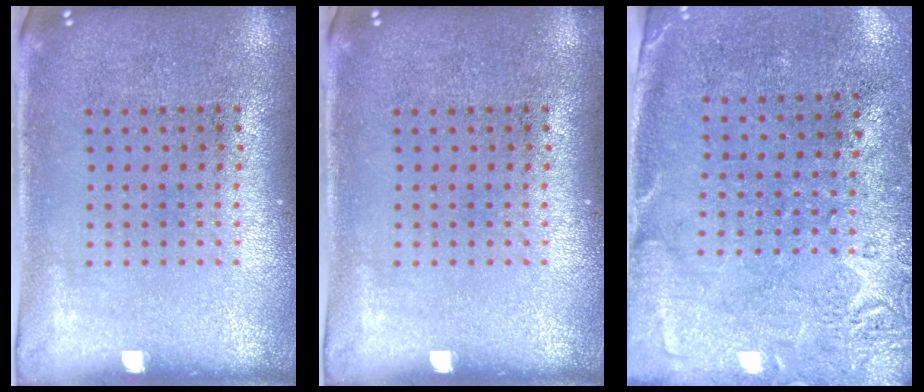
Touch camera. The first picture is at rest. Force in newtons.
{"total": 0.0}
{"total": 2.7, "press": 2.2, "slide": 1.6}